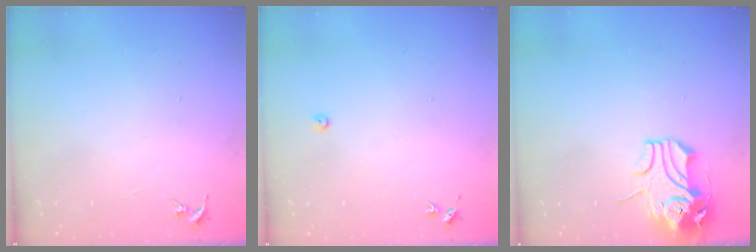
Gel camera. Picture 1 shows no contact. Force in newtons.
{"total": 2.4, "press": 2.4, "slide": 0.3}
{"total": 10.6, "press": 10.5, "slide": 1.9}